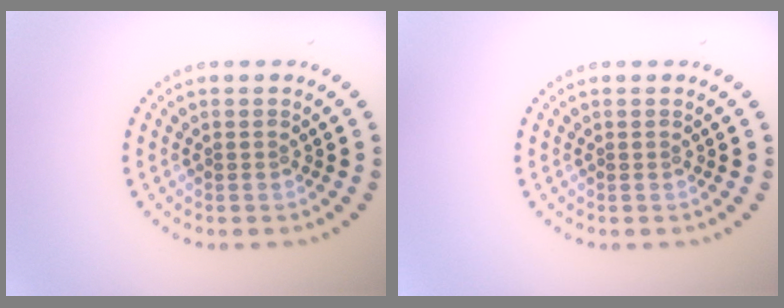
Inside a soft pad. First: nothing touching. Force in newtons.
{"total": 0.0}